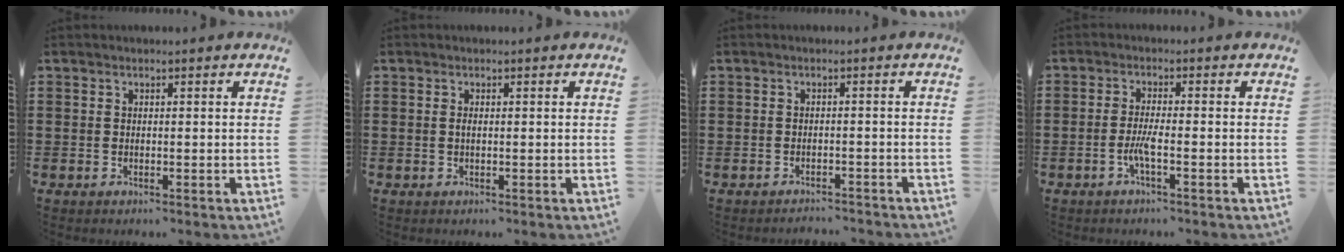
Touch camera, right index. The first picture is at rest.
{"total": 0.6, "force": [0.0, 0.1, 0.6], "torque": [-0.014, -0.003, 0.001]}
{"total": 1.6, "force": [-1.6, 0.1, -0.1], "torque": [-0.005, 0.001, -0.035]}
{"total": 2.9, "force": [-1.4, 0.2, 2.5], "torque": [-0.059, -0.005, -0.030]}